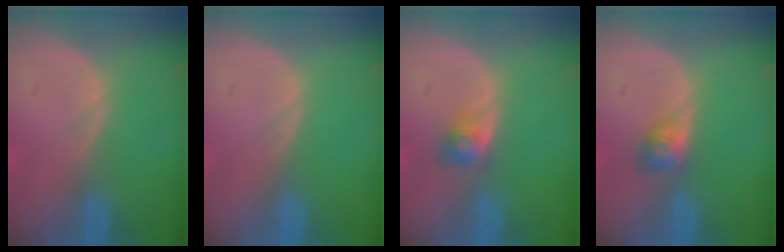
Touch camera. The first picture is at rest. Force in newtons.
{"total": 0.0}
{"total": 2.8, "press": 2.5, "slide": 1.2}
{"total": 2.9, "press": 2.7, "slide": 1.0}